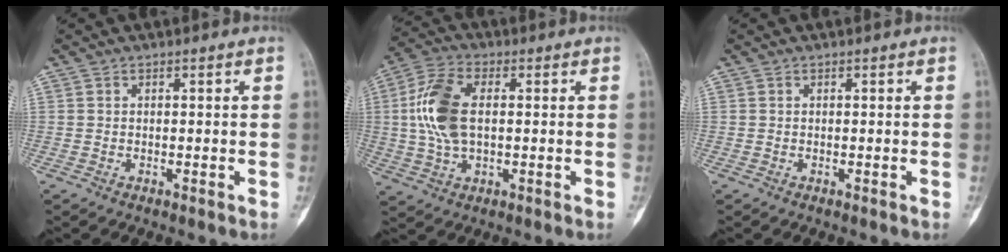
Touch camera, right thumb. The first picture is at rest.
{"total": 11.6, "force": [1.0, 6.3, 9.6], "torque": [-0.209, 0.013, 0.019]}
{"total": 0.0}